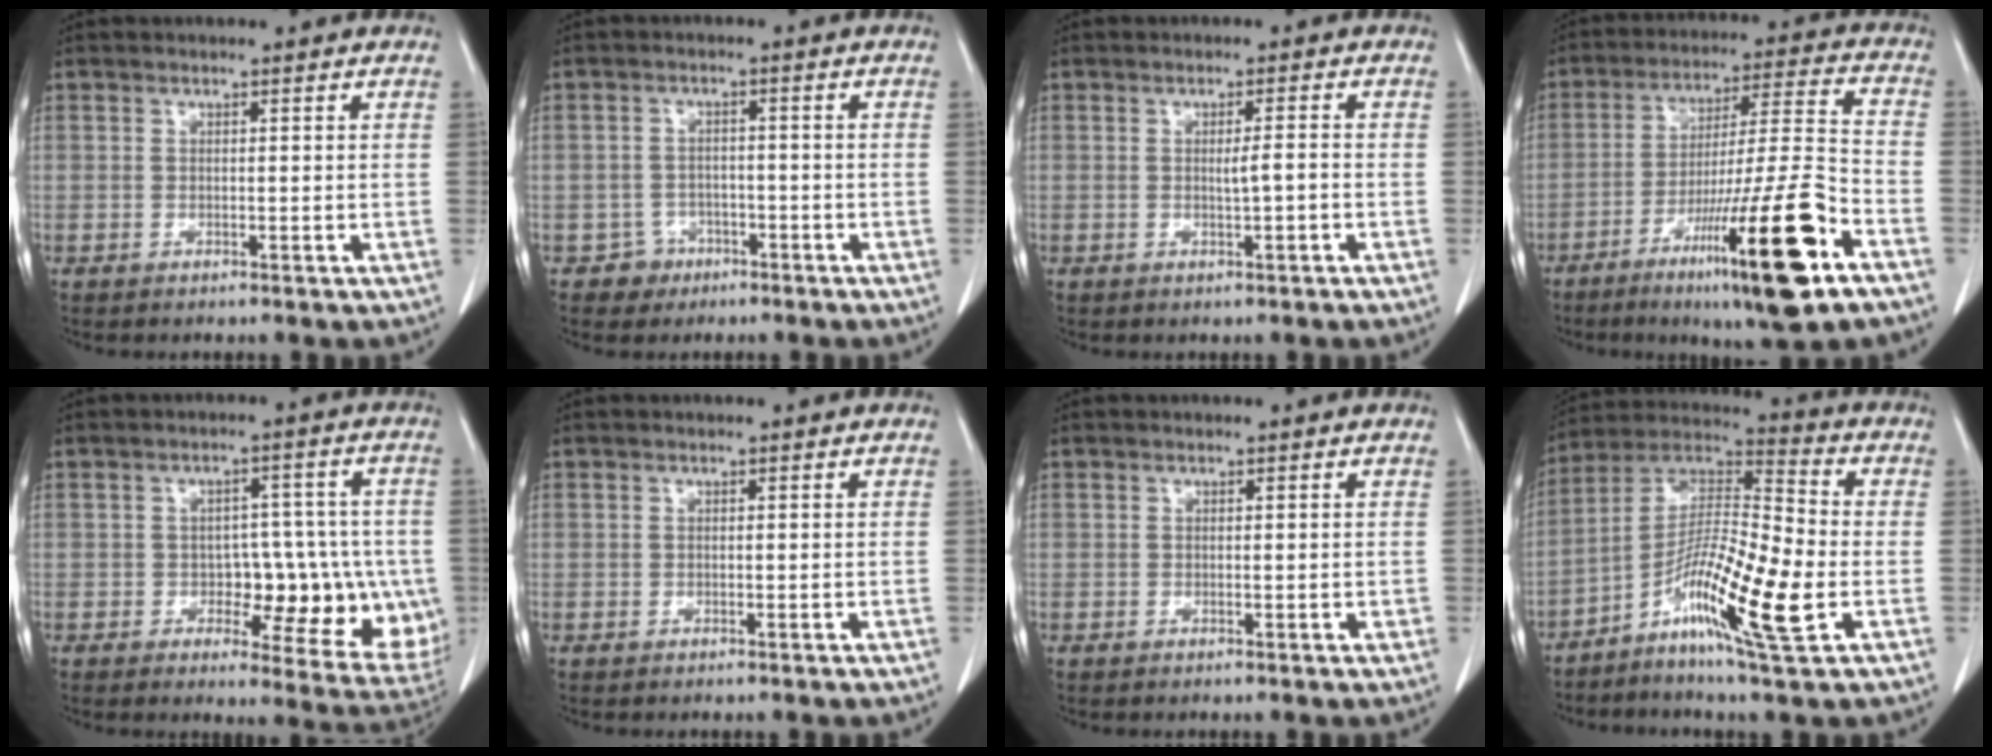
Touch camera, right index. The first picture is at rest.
{"total": 3.3, "force": [-1.8, 2.8, -0.3], "torque": [0.010, 0.015, -0.028]}
{"total": 2.2, "force": [-0.5, 0.0, 2.1], "torque": [-0.036, 0.000, -0.007]}
{"total": 20.1, "force": [-10.4, 0.5, 17.2], "torque": [-0.262, -0.028, -0.168]}
{"total": 13.5, "force": [-2.4, 6.3, 11.7], "torque": [-0.118, 0.014, -0.016]}
{"total": 0.0}
{"total": 0.6, "force": [-0.1, 0.2, 0.6], "torque": [-0.008, 0.000, 0.000]}
{"total": 15.7, "force": [-5.7, 1.1, 14.5], "torque": [-0.273, -0.005, -0.110]}